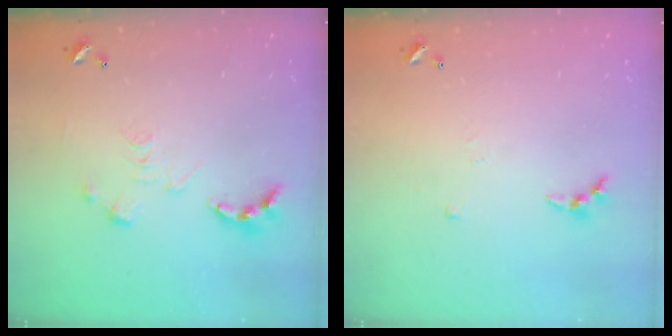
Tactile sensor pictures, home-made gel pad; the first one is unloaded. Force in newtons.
{"total": 4.1, "press": 4.1, "slide": 0.4}